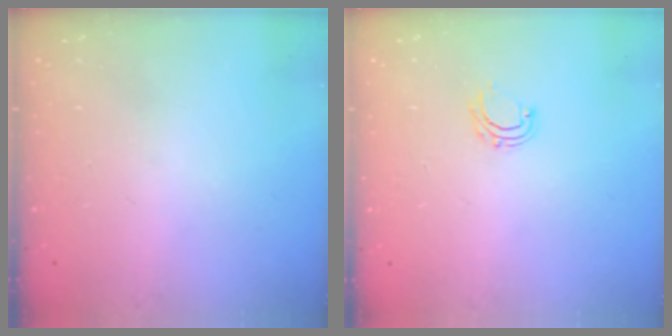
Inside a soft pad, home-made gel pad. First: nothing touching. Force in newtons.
{"total": 4.9, "press": 4.8, "slide": 0.4}